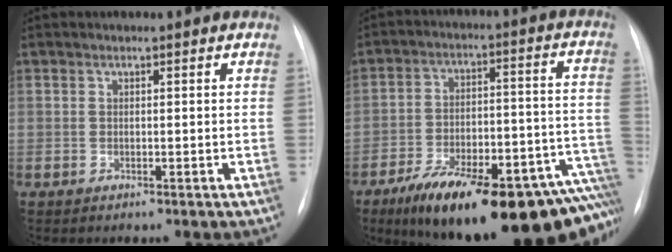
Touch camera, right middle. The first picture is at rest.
{"total": 27.5, "force": [-19.5, 7.6, 17.9], "torque": [-0.183, 0.025, -0.273]}